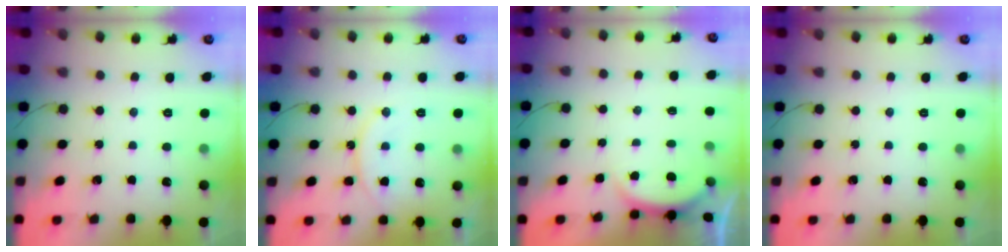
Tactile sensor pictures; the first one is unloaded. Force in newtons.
{"total": 10.7, "press": 10.6, "slide": 0.9}
{"total": 2.2, "press": 2.2, "slide": 0.6}
{"total": 0.0}